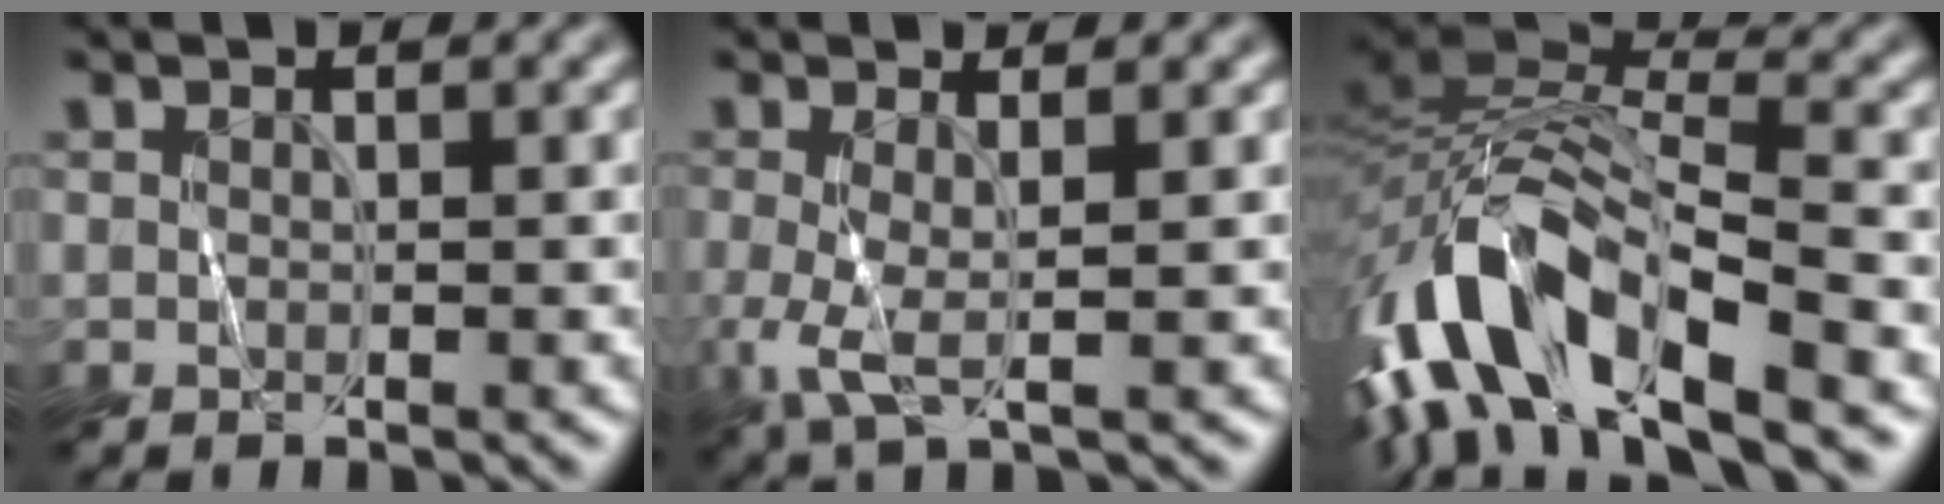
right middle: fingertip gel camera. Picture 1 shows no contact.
{"total": 2.6, "force": [-0.5, 0.4, 2.5], "torque": [-0.063, -0.001, -0.013]}
{"total": 13.5, "force": [-6.8, 5.2, 10.4], "torque": [-0.199, 0.016, -0.130]}